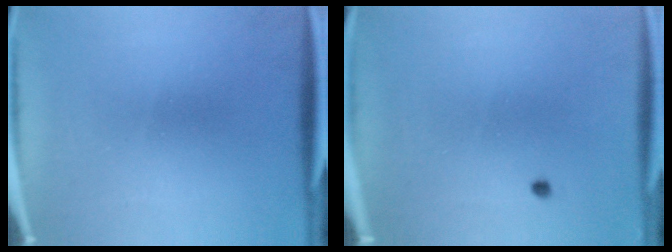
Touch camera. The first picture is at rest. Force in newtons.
{"total": 0.5}